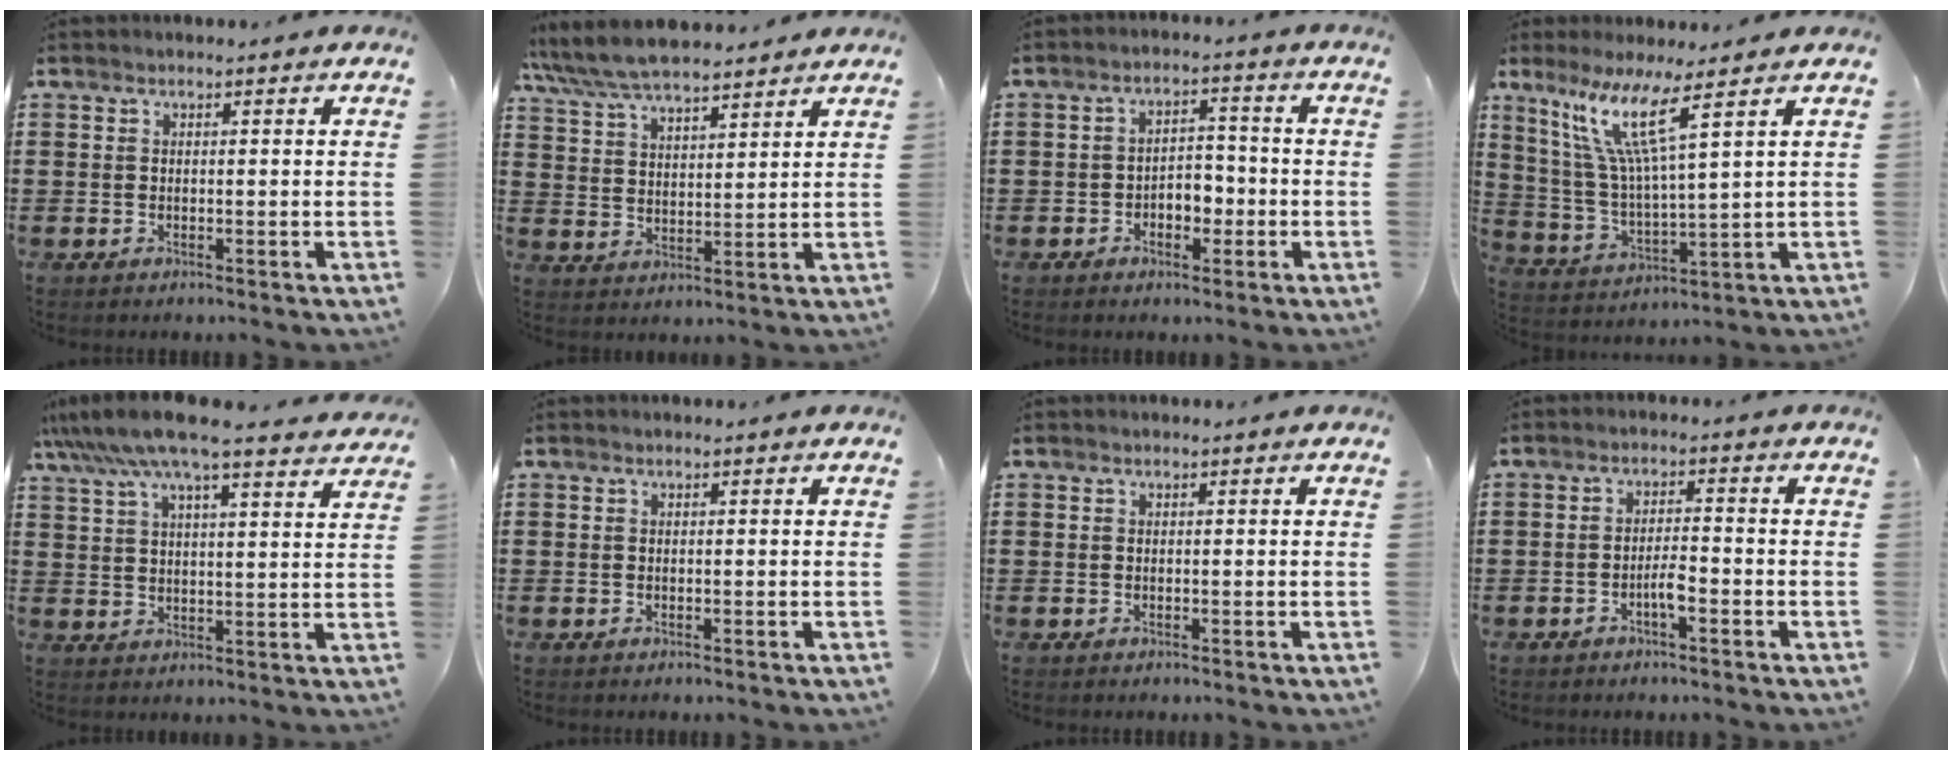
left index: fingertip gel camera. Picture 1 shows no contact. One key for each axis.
{"total": 6.9, "fx": 6.5, "fy": 1.2, "fz": 2.0, "tx": -0.063, "ty": -0.023, "tz": 0.117}
{"total": 3.4, "fx": -1.8, "fy": 2.3, "fz": 1.8, "tx": -0.038, "ty": 0.008, "tz": -0.040}
{"total": 10.6, "fx": 6.5, "fy": 0.3, "fz": 8.4, "tx": -0.188, "ty": -0.029, "tz": 0.109}
{"total": 8.7, "fx": 7.4, "fy": 0.4, "fz": 4.6, "tx": -0.112, "ty": -0.030, "tz": 0.132}
{"total": 0.0}
{"total": 0.0}
{"total": 3.0, "fx": -1.5, "fy": 0.6, "fz": 2.6, "tx": -0.047, "ty": 0.006, "tz": -0.028}